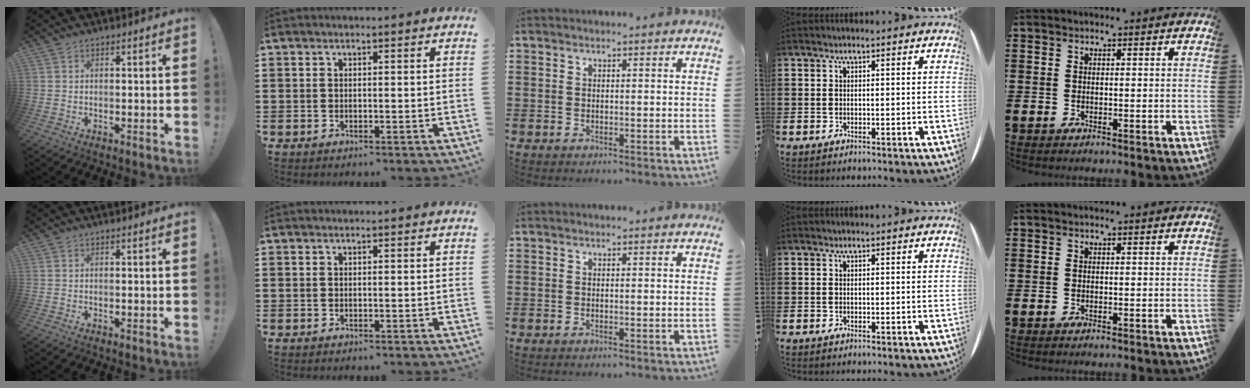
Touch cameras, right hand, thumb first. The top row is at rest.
{}